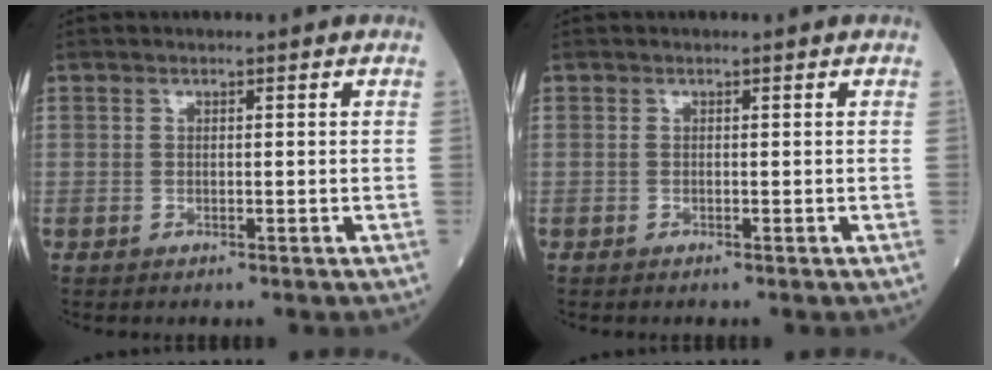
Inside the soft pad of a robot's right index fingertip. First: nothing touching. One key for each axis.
{"total": 0.0}